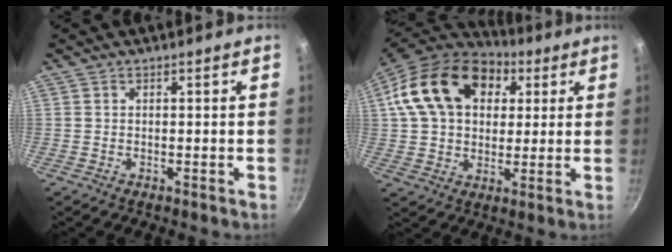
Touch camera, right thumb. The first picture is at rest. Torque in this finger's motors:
{"motor_torque": [0.81, 4.20, 0.88, -0.67, 0.21]}